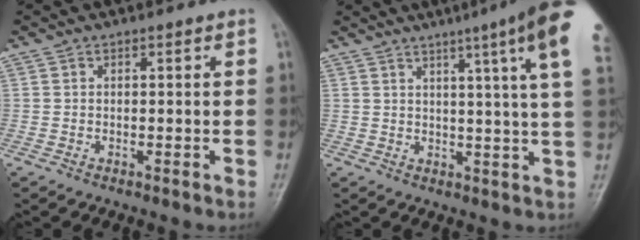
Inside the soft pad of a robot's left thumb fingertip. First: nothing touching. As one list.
[{"total": 15.3, "force": [8.5, -0.3, 12.7], "torque": [-0.162, -0.034, 0.087]}]